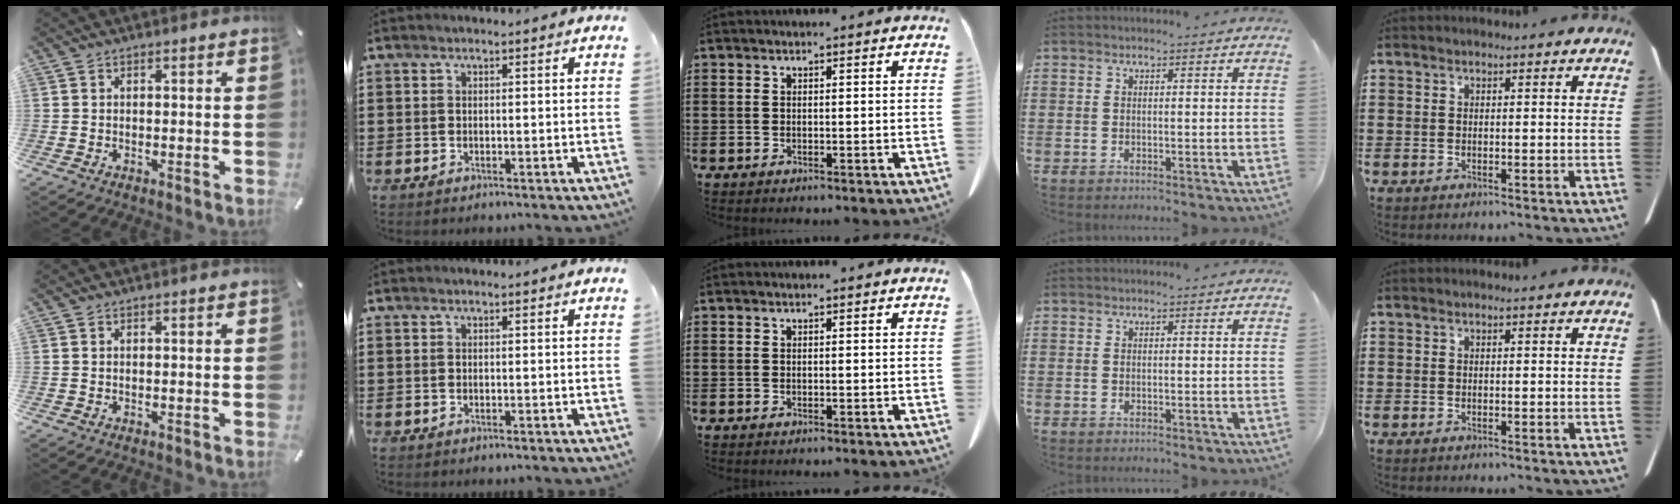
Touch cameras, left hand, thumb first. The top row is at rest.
{}